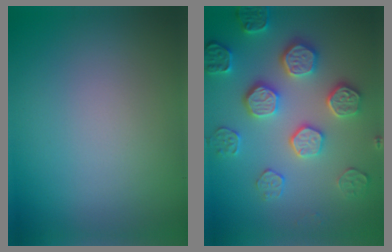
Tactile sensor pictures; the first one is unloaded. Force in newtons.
{"total": 5.0, "press": 4.9, "slide": 1.2}